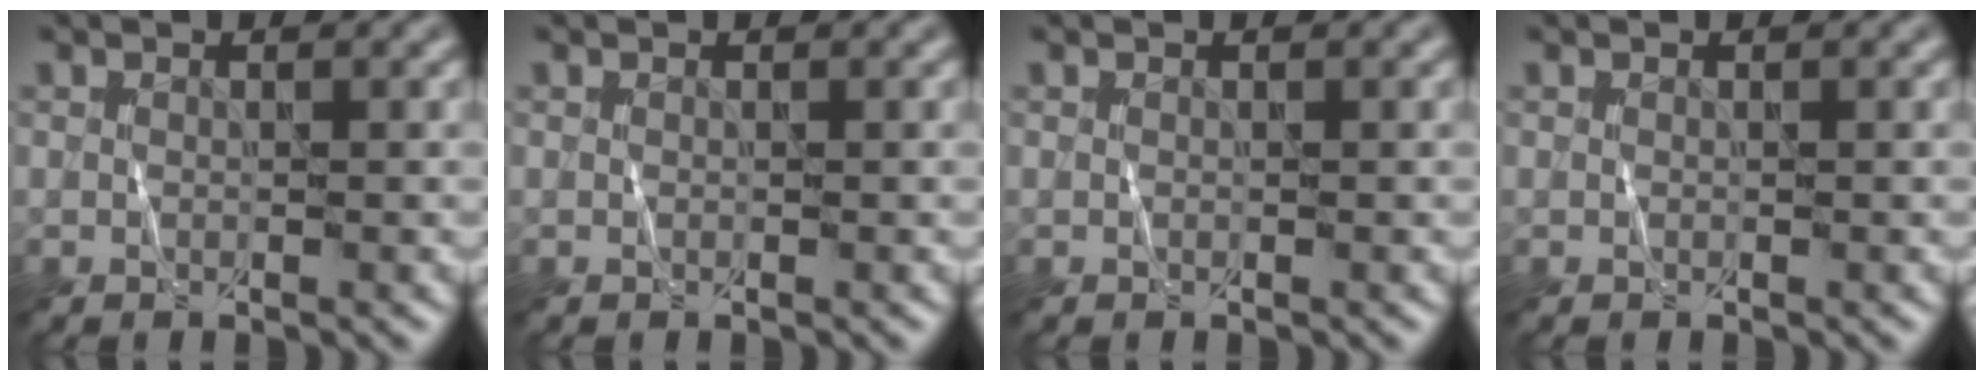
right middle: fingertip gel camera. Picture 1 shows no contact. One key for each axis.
{"total": 0.0}
{"total": 0.0}
{"total": 0.0}